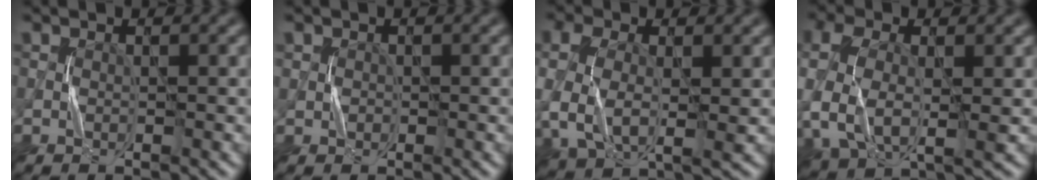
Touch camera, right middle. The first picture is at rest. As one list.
[{"total": 0.6, "force": [0.1, 0.5, -0.2], "torque": [0.009, 0.001, 0.000]}, {"total": 6.4, "force": [0.1, 4.3, 4.8], "torque": [-0.125, -0.005, 0.002]}, {"total": 7.1, "force": [-0.4, 4.6, 5.4], "torque": [-0.139, -0.007, -0.011]}]